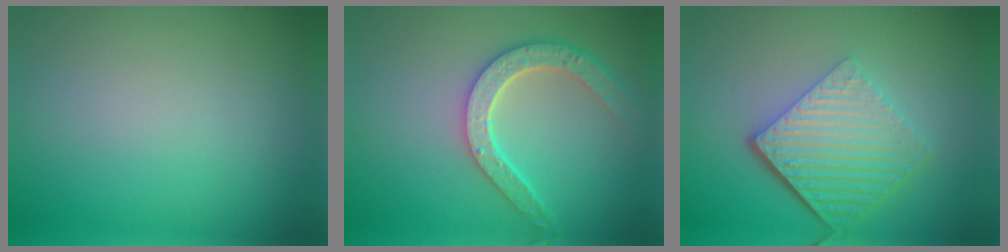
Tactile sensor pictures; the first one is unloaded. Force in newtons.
{"total": 4.6, "press": 3.8, "slide": 2.7}
{"total": 6.4, "press": 4.3, "slide": 4.8}